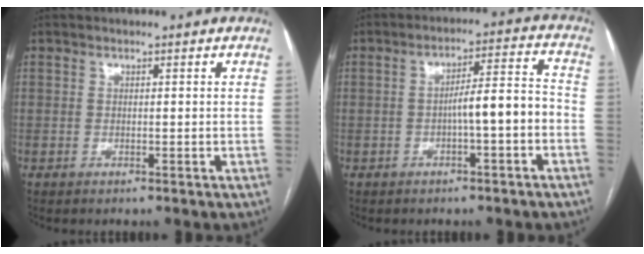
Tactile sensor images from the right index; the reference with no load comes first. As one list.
[{"total": 6.8, "force": [-2.0, 0.7, 6.5], "torque": [-0.098, 0.028, -0.027]}]